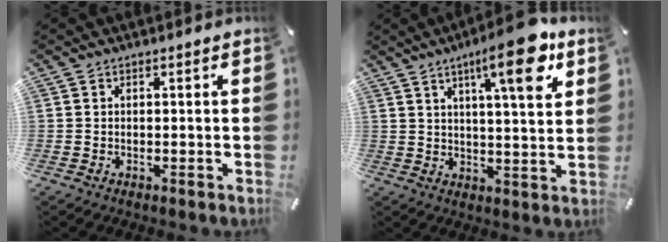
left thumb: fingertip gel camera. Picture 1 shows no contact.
{"total": 14.0, "force": [7.4, 3.5, 11.3], "torque": [-0.158, -0.034, 0.111]}